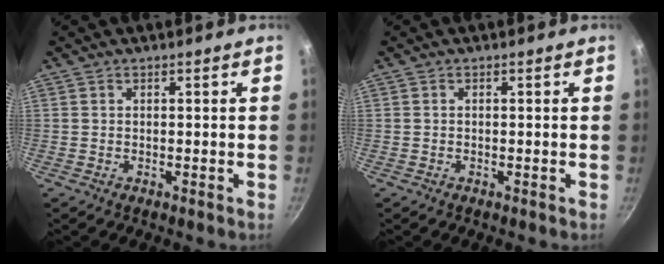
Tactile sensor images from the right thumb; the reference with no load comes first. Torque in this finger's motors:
{"motor_torque": [-0.16, 0.33, -0.21, 0.21, 0.01]}